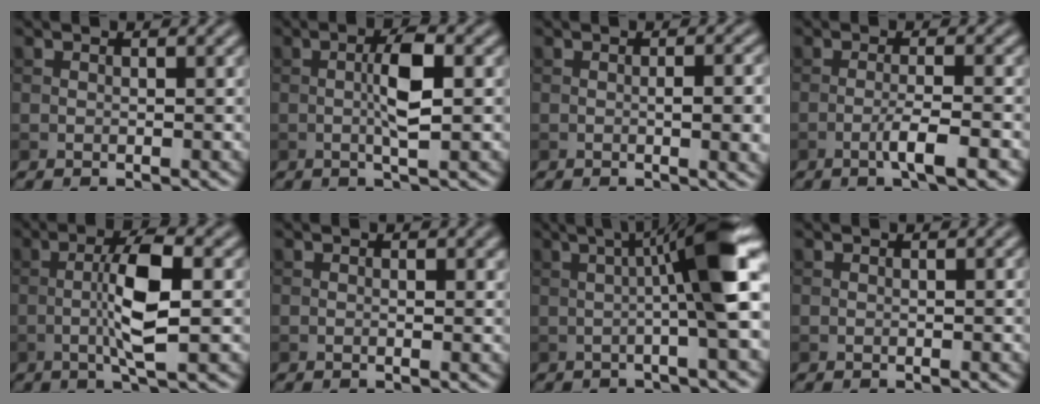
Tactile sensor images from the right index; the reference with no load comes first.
{"total": 3.9, "force": [0.0, 0.7, 3.8], "torque": [-0.072, 0.004, -0.001]}
{"total": 3.6, "force": [-0.2, 1.0, 3.4], "torque": [-0.052, -0.004, -0.001]}
{"total": 3.5, "force": [-1.5, 0.5, 3.1], "torque": [-0.052, 0.007, -0.031]}
{"total": 5.7, "force": [-0.5, 1.1, 5.5], "torque": [-0.106, 0.008, -0.014]}
{"total": 0.6, "force": [0.2, 0.1, 0.6], "torque": [-0.008, -0.003, 0.002]}
{"total": 8.1, "force": [0.7, 1.1, 8.0], "torque": [-0.108, 0.022, 0.003]}
{"total": 0.0}